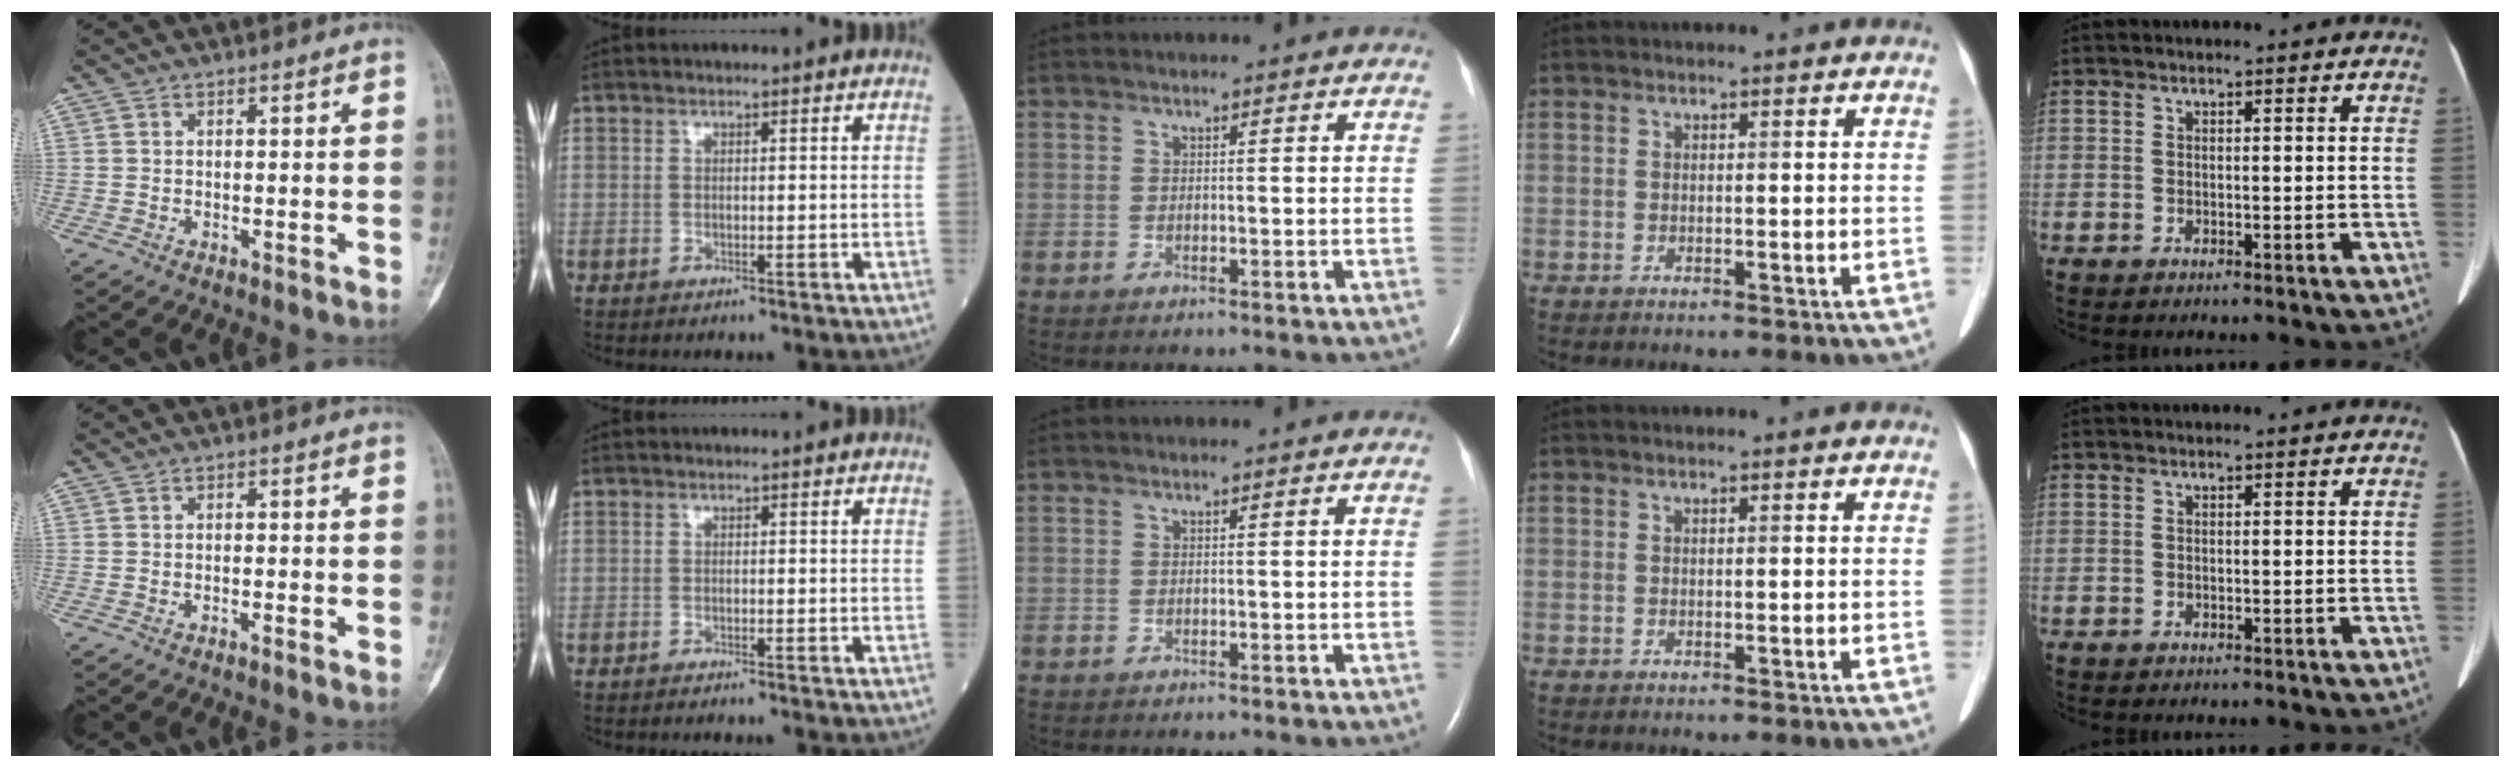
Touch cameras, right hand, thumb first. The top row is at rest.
{"thumb": {"total": 0.9, "force": [-0.6, 0.0, 0.6], "torque": [-0.015, 0.001, -0.008]}, "index": {"total": 2.2, "force": [-1.9, -0.2, 1.0], "torque": [-0.013, 0.002, -0.021]}}